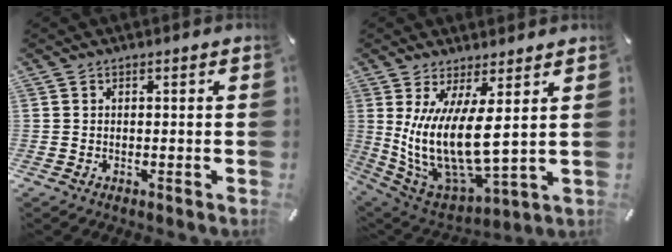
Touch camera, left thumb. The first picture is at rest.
{"total": 15.2, "force": [3.3, 6.1, 13.5], "torque": [-0.307, -0.047, 0.065]}